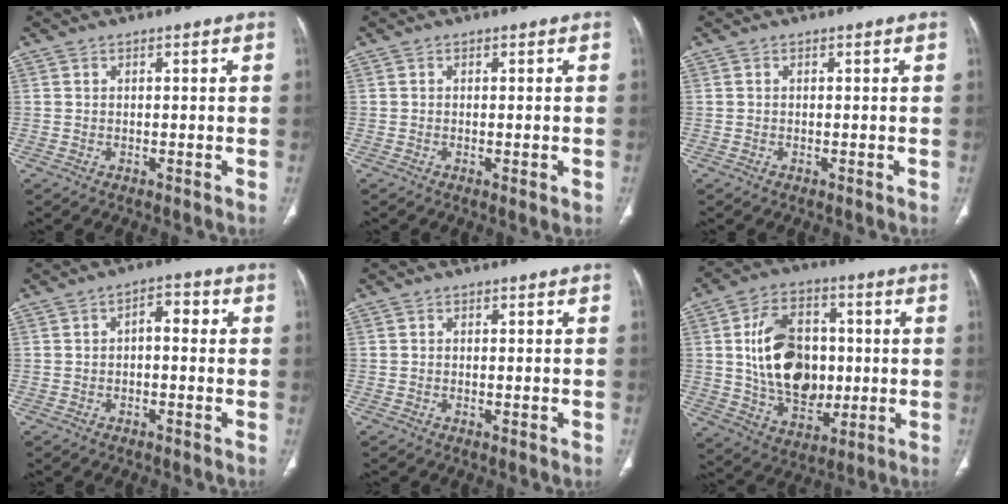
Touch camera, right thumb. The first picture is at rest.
{"total": 1.6, "force": [-0.5, 0.5, 1.5], "torque": [-0.023, -0.004, -0.004]}
{"total": 0.0}
{"total": 4.0, "force": [0.2, 2.1, 3.3], "torque": [-0.038, 0.016, -0.005]}
{"total": 0.9, "force": [-0.3, 0.3, 0.8], "torque": [-0.013, -0.002, -0.002]}
{"total": 17.9, "force": [1.1, 12.5, 12.8], "torque": [-0.178, 0.003, 0.028]}